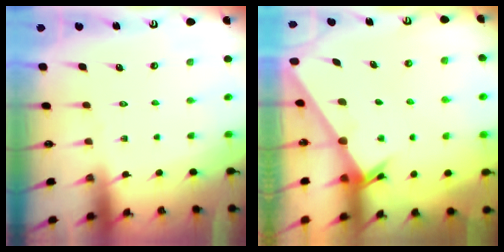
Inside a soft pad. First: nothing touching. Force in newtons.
{"total": 2.4, "press": 2.4, "slide": 0.2}